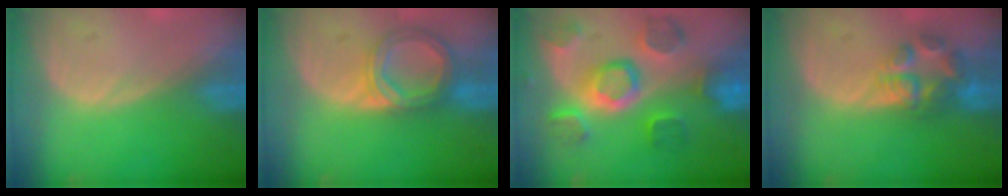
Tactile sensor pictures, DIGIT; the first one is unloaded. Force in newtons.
{"total": 6.7, "press": 6.2, "slide": 2.5}
{"total": 11.4, "press": 10.1, "slide": 5.3}
{"total": 6.9, "press": 5.9, "slide": 3.6}